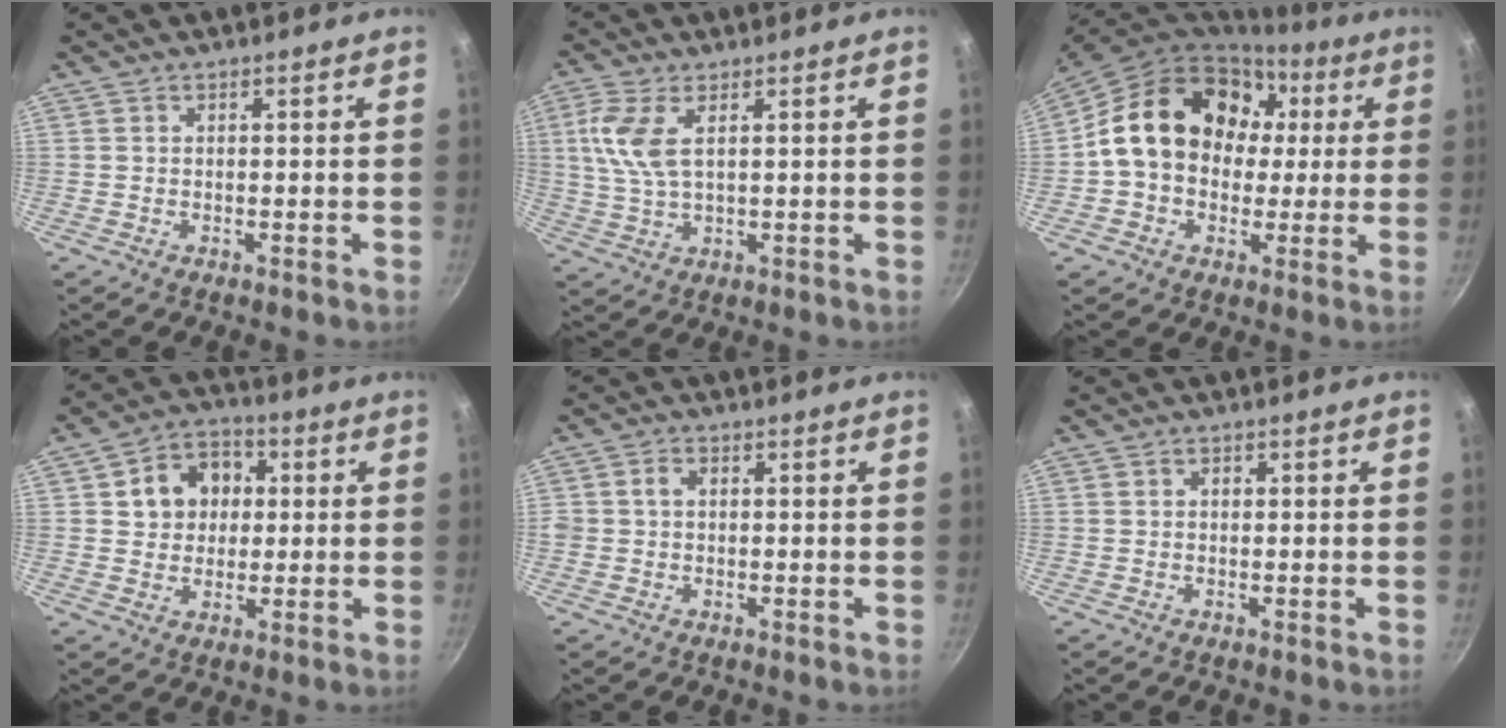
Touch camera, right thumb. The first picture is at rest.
{"total": 7.7, "force": [2.2, 3.5, 6.5], "torque": [-0.143, 0.002, 0.046]}
{"total": 20.1, "force": [3.4, 15.9, 11.9], "torque": [-0.171, 0.040, 0.049]}
{"total": 10.1, "force": [2.1, 8.5, 5.0], "torque": [-0.045, 0.011, 0.024]}
{"total": 2.4, "force": [0.2, 2.0, 1.3], "torque": [-0.014, 0.007, 0.001]}
{"total": 0.9, "force": [0.1, 0.8, 0.4], "torque": [-0.005, 0.004, 0.002]}